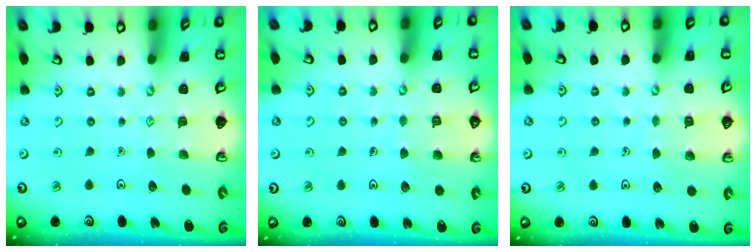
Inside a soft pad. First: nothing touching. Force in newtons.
{"total": 5.3, "press": 5.3, "slide": 0.4}
{"total": 3.1, "press": 3.1, "slide": 0.3}